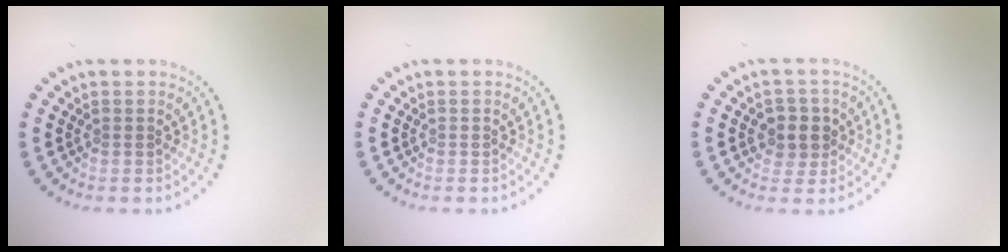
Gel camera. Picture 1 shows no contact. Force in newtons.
{"total": 0.0}
{"total": 2.7, "press": 2.6, "slide": 0.9}